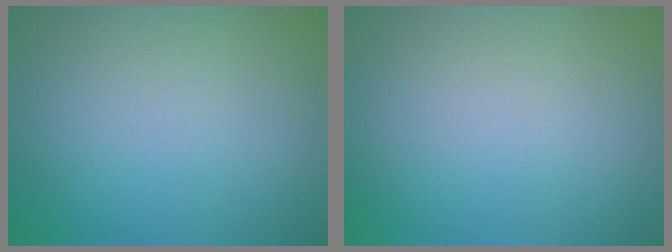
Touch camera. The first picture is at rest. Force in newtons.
{"total": 0.0}